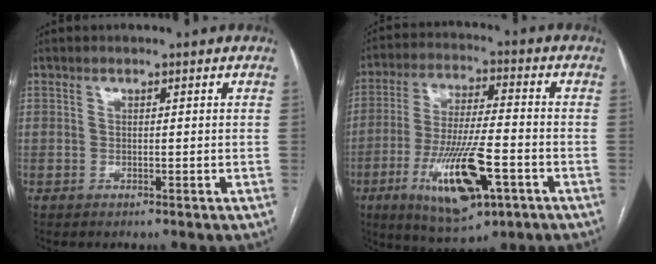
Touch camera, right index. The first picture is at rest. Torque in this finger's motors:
{"motor_torque": [0.51, 0.09, 0.33, 0.15]}